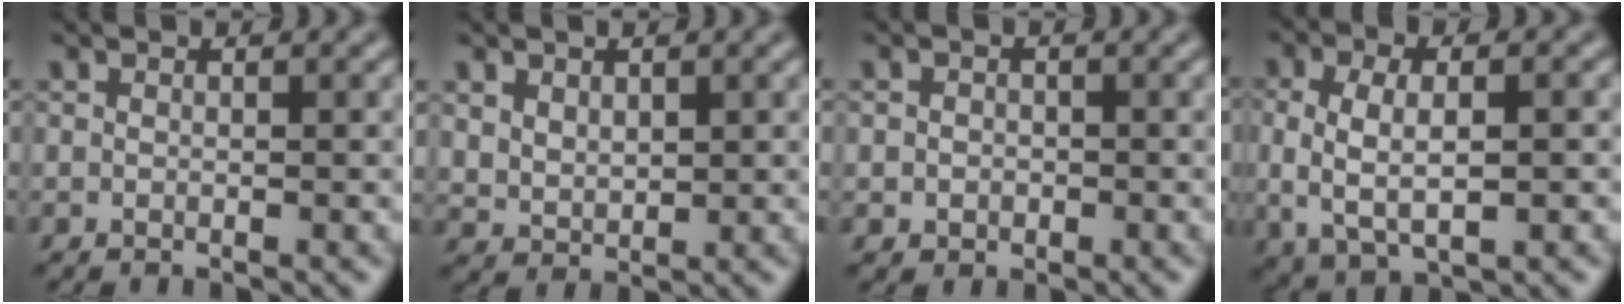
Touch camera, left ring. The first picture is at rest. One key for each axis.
{"total": 2.1, "fx": 1.0, "fy": 1.5, "fz": 1.0, "tx": -0.027, "ty": -0.007, "tz": 0.025}
{"total": 1.4, "fx": -0.2, "fy": 1.3, "fz": 0.4, "tx": 0.006, "ty": -0.005, "tz": -0.005}
{"total": 5.2, "fx": -0.5, "fy": 2.7, "fz": 4.4, "tx": -0.094, "ty": -0.005, "tz": -0.004}